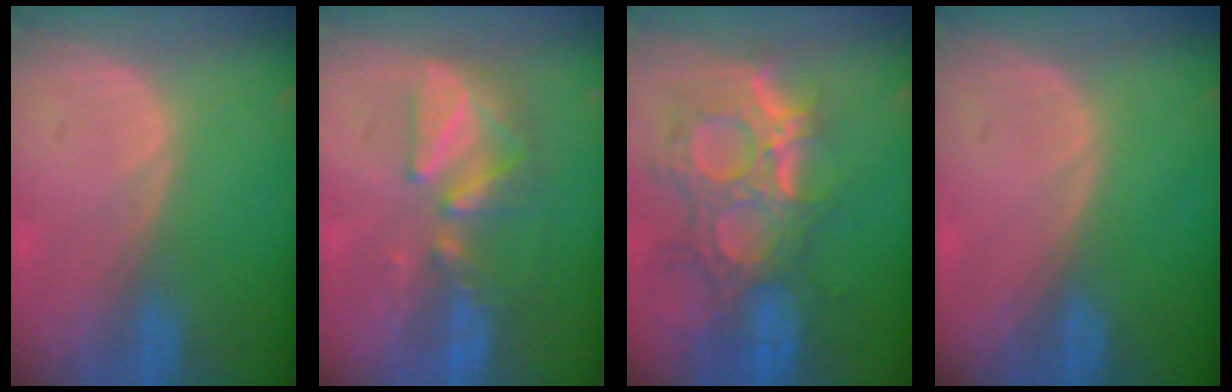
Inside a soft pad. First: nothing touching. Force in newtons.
{"total": 7.7, "press": 7.3, "slide": 2.5}
{"total": 12.2, "press": 10.7, "slide": 5.9}
{"total": 0.0}